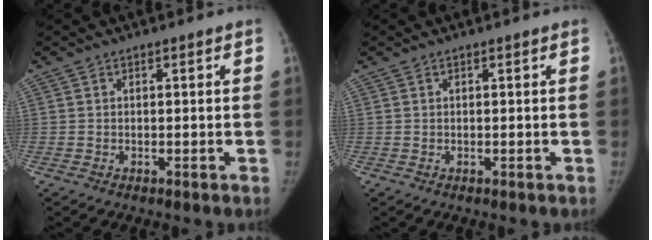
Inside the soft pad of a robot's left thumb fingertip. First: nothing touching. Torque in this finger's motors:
{"motor_torque": [-0.14, 0.01, 0.08, -0.06, -0.01]}